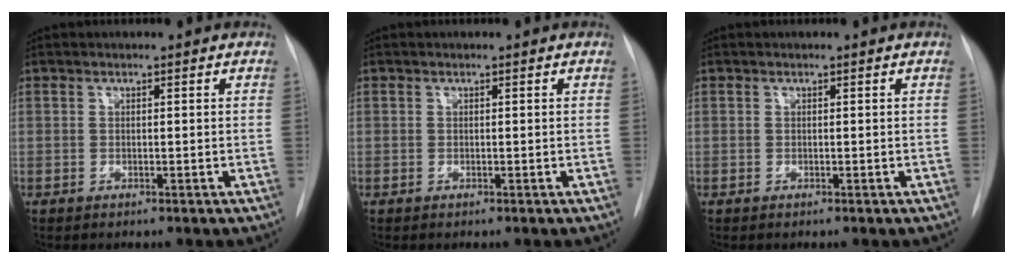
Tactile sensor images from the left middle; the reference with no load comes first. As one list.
[{"total": 0.0}, {"total": 0.0}]